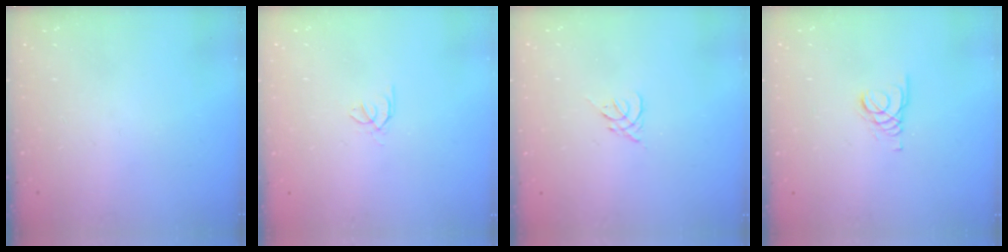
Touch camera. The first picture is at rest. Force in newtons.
{"total": 0.5, "press": 0.4, "slide": 0.3}
{"total": 1.3, "press": 1.2, "slide": 0.6}
{"total": 1.4, "press": 1.4, "slide": 0.2}